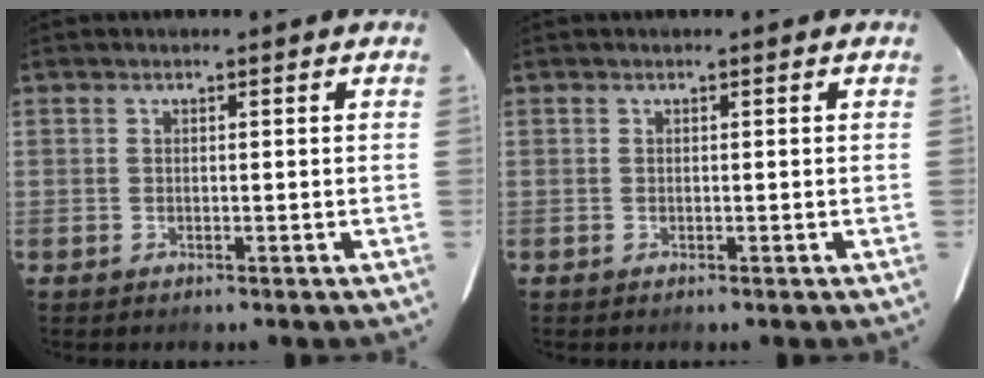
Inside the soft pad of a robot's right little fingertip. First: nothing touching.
{"total": 0.0}